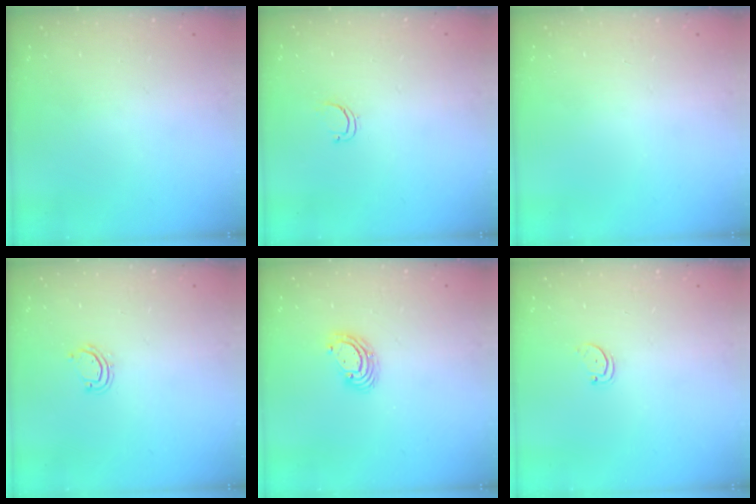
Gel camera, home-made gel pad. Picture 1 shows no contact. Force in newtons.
{"total": 3.5, "press": 3.4, "slide": 0.8}
{"total": 0.0}
{"total": 3.7, "press": 3.7, "slide": 0.3}
{"total": 5.2, "press": 5.2, "slide": 0.3}
{"total": 1.5, "press": 1.5, "slide": 0.3}